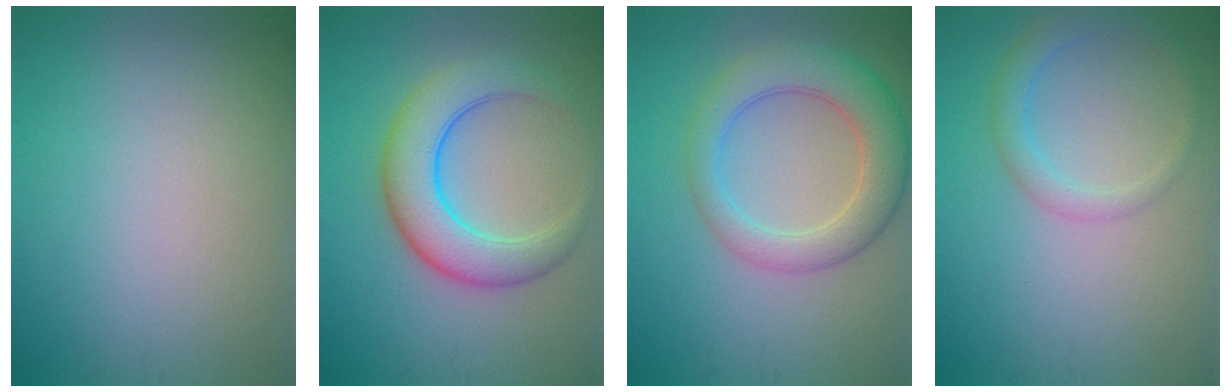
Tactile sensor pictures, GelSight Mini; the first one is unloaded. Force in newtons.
{"total": 6.2, "press": 6.2, "slide": 0.2}
{"total": 5.7, "press": 5.7, "slide": 0.4}
{"total": 2.3, "press": 2.3, "slide": 0.1}